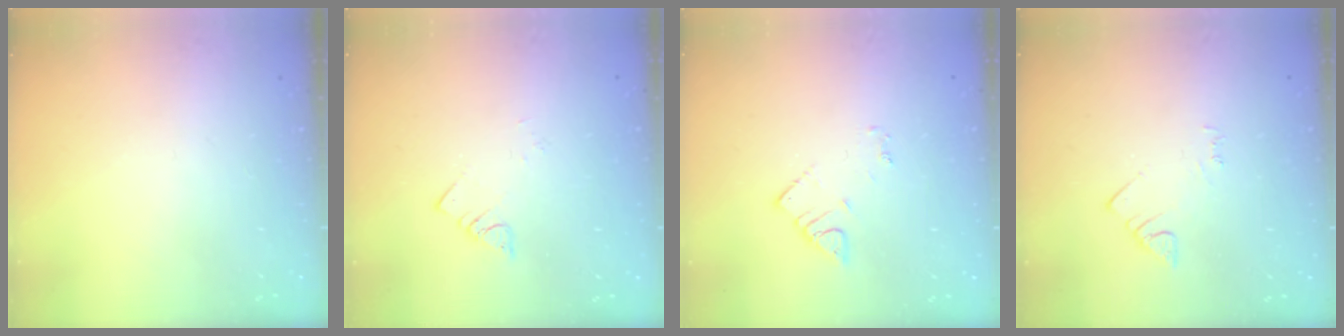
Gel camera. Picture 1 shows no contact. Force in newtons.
{"total": 1.9, "press": 1.9, "slide": 0.1}
{"total": 3.4, "press": 3.4, "slide": 0.6}
{"total": 2.5, "press": 2.5, "slide": 0.4}